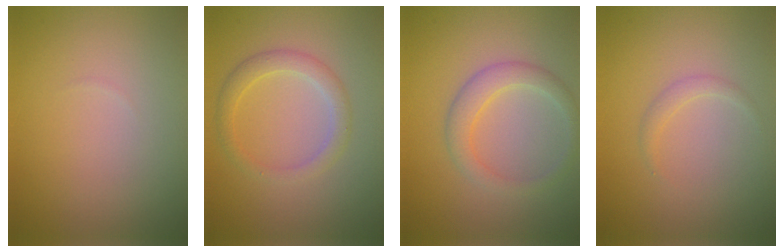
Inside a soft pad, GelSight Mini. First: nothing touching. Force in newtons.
{"total": 2.4, "press": 2.4, "slide": 0.1}
{"total": 2.7, "press": 2.7, "slide": 0.0}
{"total": 0.9, "press": 0.9, "slide": 0.1}